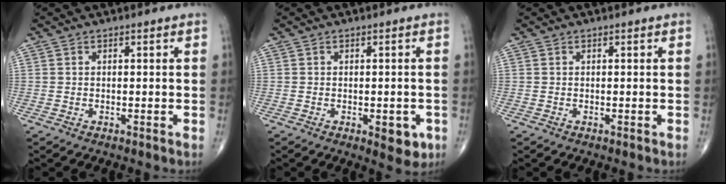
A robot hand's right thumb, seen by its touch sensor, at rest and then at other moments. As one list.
[{"total": 4.7, "force": [-1.6, 2.3, 3.7], "torque": [-0.027, -0.003, -0.016]}, {"total": 0.0}]